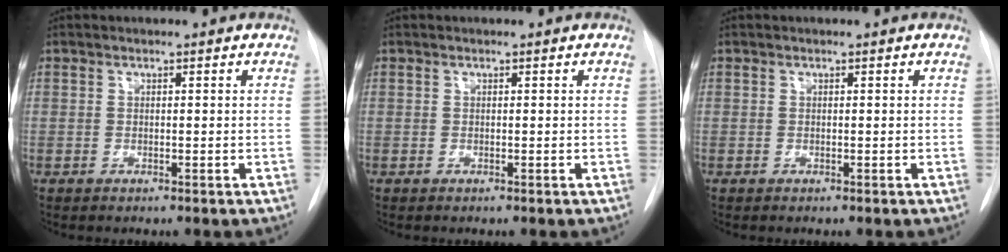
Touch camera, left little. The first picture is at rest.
{"total": 0.0}
{"total": 0.0}